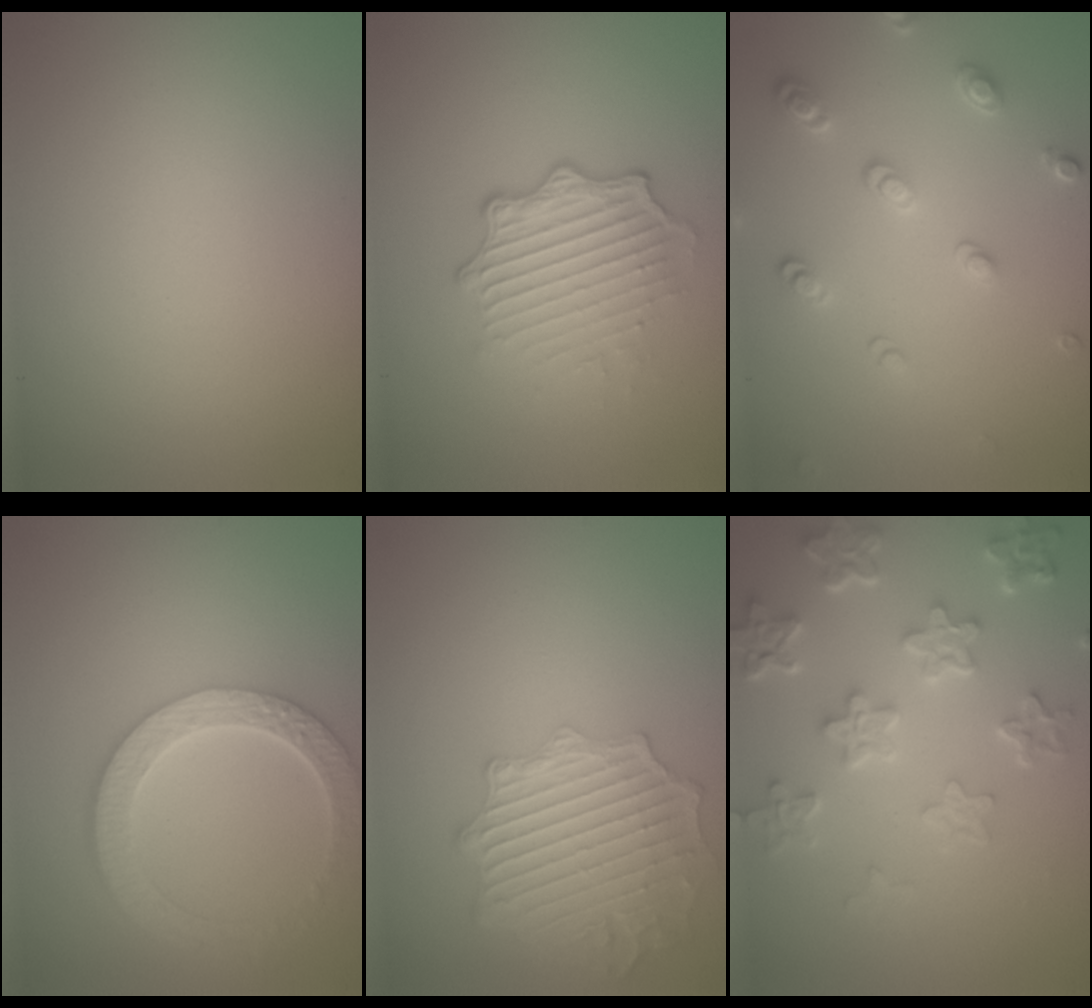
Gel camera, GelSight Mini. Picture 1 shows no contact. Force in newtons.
{"total": 4.9, "press": 3.4, "slide": 3.5}
{"total": 2.7, "press": 2.6, "slide": 0.4}
{"total": 5.9, "press": 4.5, "slide": 3.8}
{"total": 6.3, "press": 5.2, "slide": 3.6}
{"total": 5.8, "press": 4.5, "slide": 3.6}